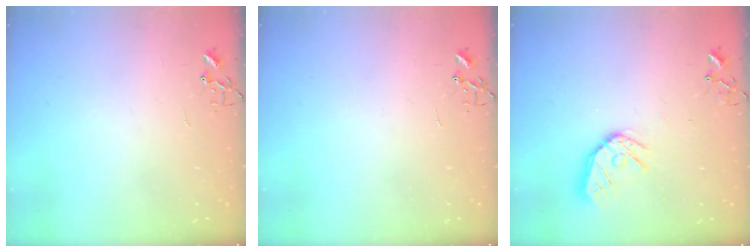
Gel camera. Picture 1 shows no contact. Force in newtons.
{"total": 0.0}
{"total": 12.6, "press": 12.5, "slide": 1.4}